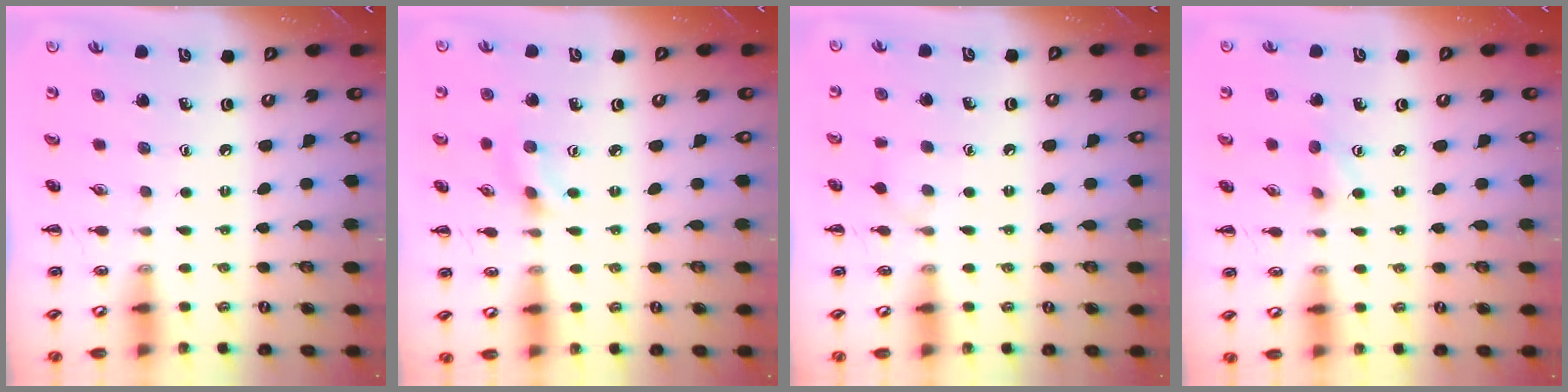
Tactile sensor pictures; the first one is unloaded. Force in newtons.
{"total": 1.9, "press": 1.7, "slide": 0.8}
{"total": 5.0, "press": 4.8, "slide": 1.5}
{"total": 3.2, "press": 3.1, "slide": 0.9}